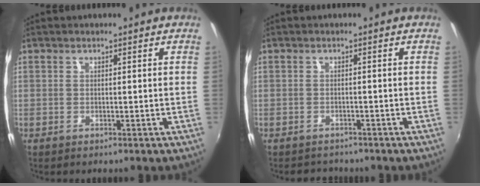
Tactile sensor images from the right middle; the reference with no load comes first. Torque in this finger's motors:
{"motor_torque": [-0.39, -0.14, -0.10, -0.01]}